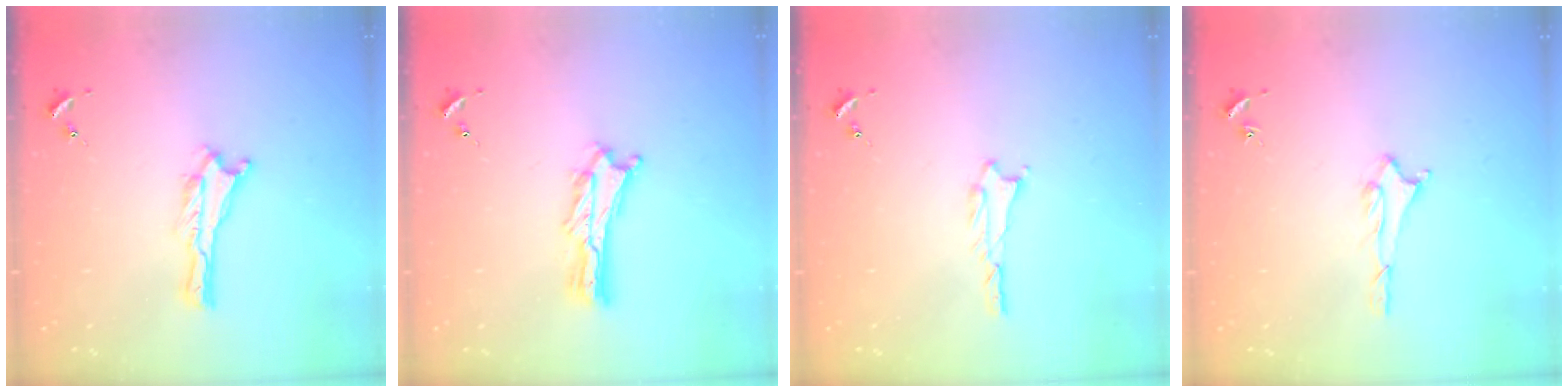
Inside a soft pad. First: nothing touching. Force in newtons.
{"total": 2.7, "press": 2.7, "slide": 0.3}
{"total": 1.0, "press": 1.0, "slide": 0.1}
{"total": 1.6, "press": 1.6, "slide": 0.2}